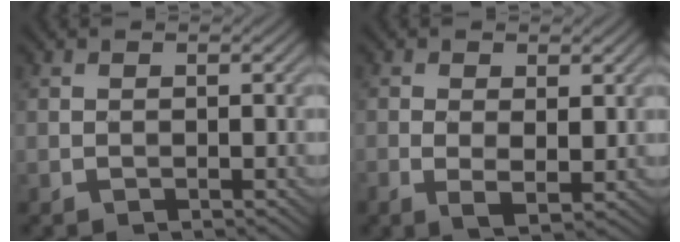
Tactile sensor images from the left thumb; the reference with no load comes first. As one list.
[{"total": 3.3, "force": [0.1, 1.5, 2.9], "torque": [-0.064, -0.011, 0.006]}]